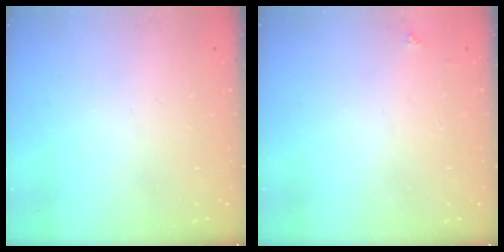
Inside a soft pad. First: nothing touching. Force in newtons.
{"total": 2.0, "press": 2.0, "slide": 0.3}